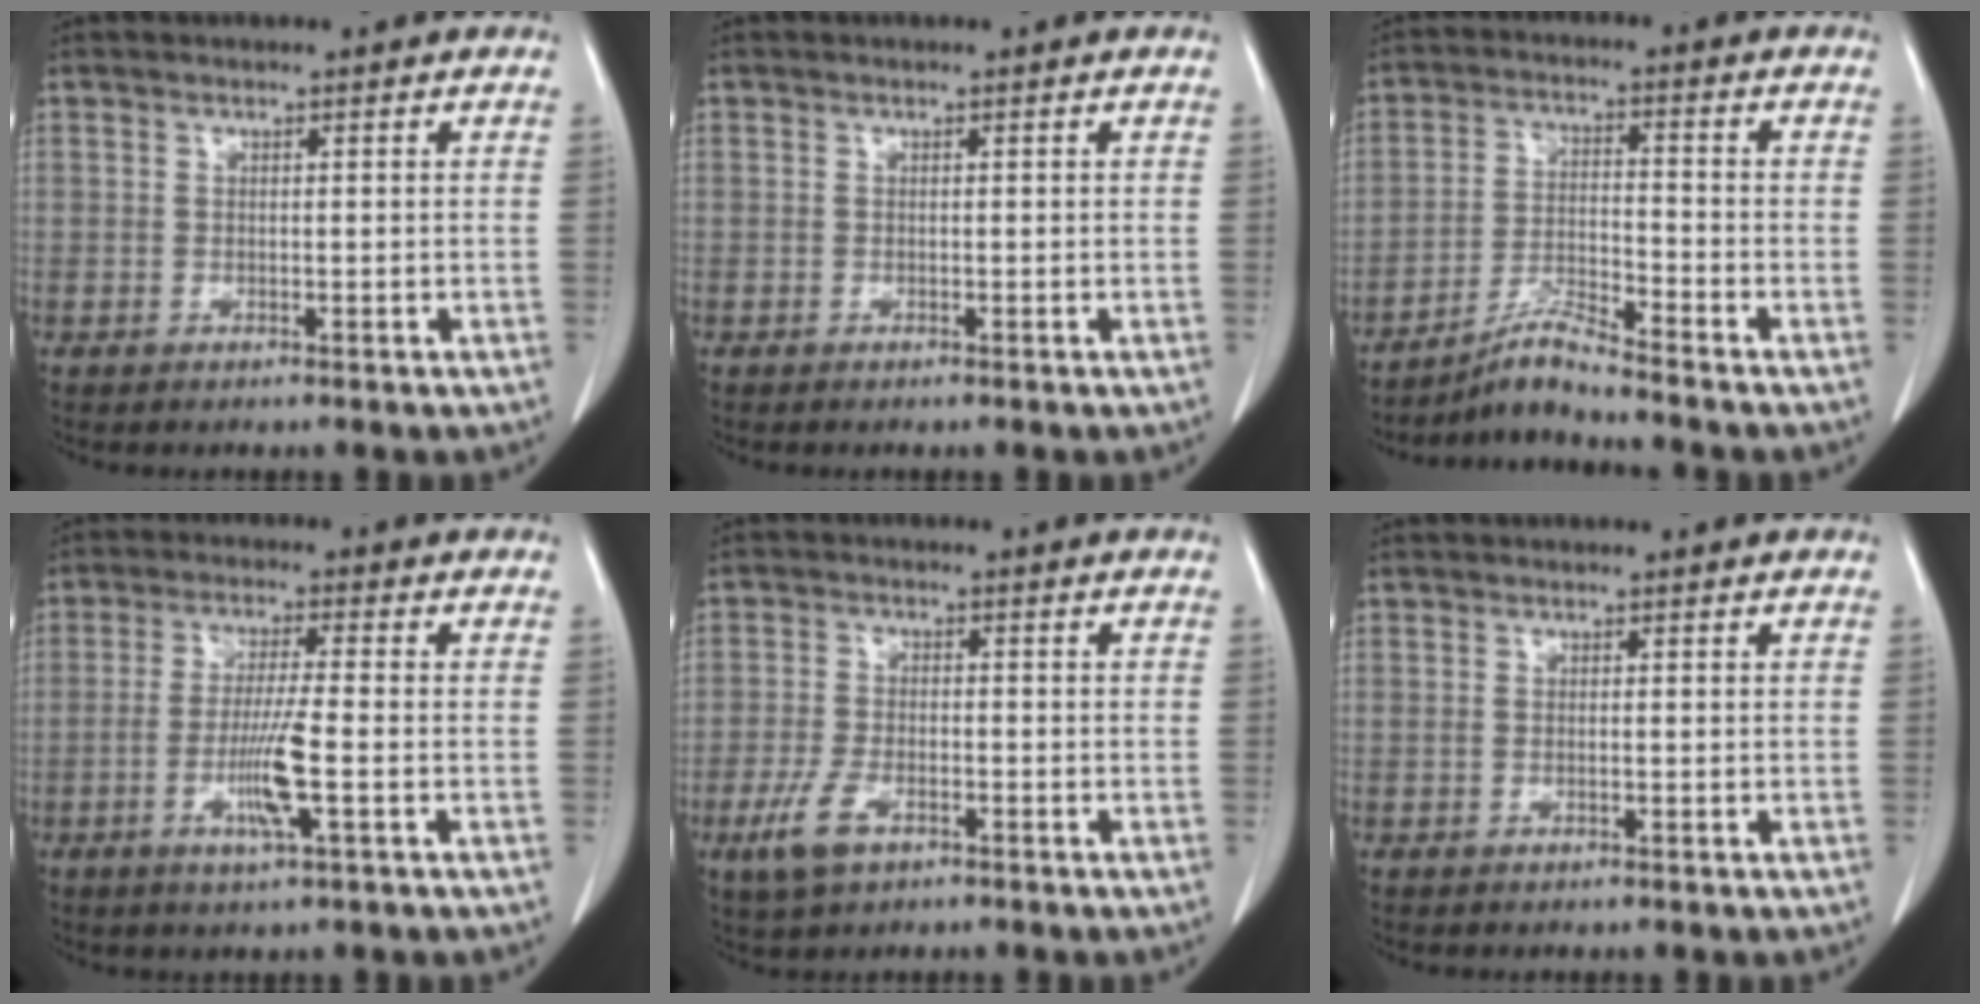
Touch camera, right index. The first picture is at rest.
{"total": 0.0}
{"total": 5.6, "force": [-5.2, -1.3, 1.9], "torque": [-0.040, -0.019, -0.097]}
{"total": 7.0, "force": [-2.2, -0.2, 6.6], "torque": [-0.126, -0.010, -0.041]}
{"total": 5.4, "force": [-2.8, 2.5, 3.9], "torque": [-0.088, -0.006, -0.050]}
{"total": 0.0}